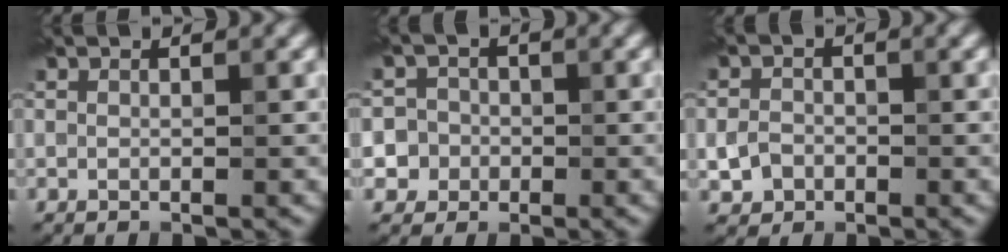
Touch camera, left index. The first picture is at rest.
{"total": 5.0, "force": [-1.3, 4.8, 0.8], "torque": [0.011, 0.016, -0.050]}
{"total": 2.3, "force": [-0.7, 1.9, 1.0], "torque": [-0.015, -0.003, -0.019]}